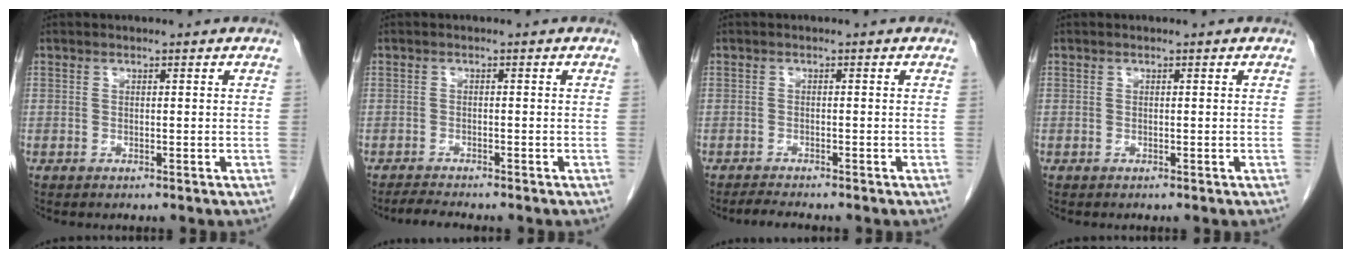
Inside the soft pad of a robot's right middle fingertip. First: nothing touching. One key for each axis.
{"total": 2.3, "fx": -2.2, "fy": -0.4, "fz": 0.6, "tx": -0.023, "ty": -0.013, "tz": -0.039}
{"total": 2.1, "fx": -2.0, "fy": -0.3, "fz": 0.7, "tx": -0.023, "ty": -0.012, "tz": -0.035}
{"total": 0.0}